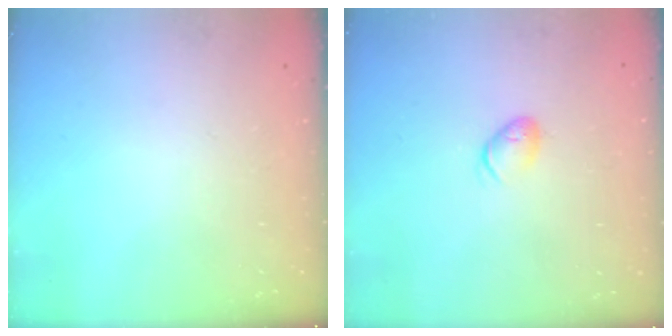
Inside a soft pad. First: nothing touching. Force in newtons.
{"total": 5.6, "press": 5.6, "slide": 1.0}